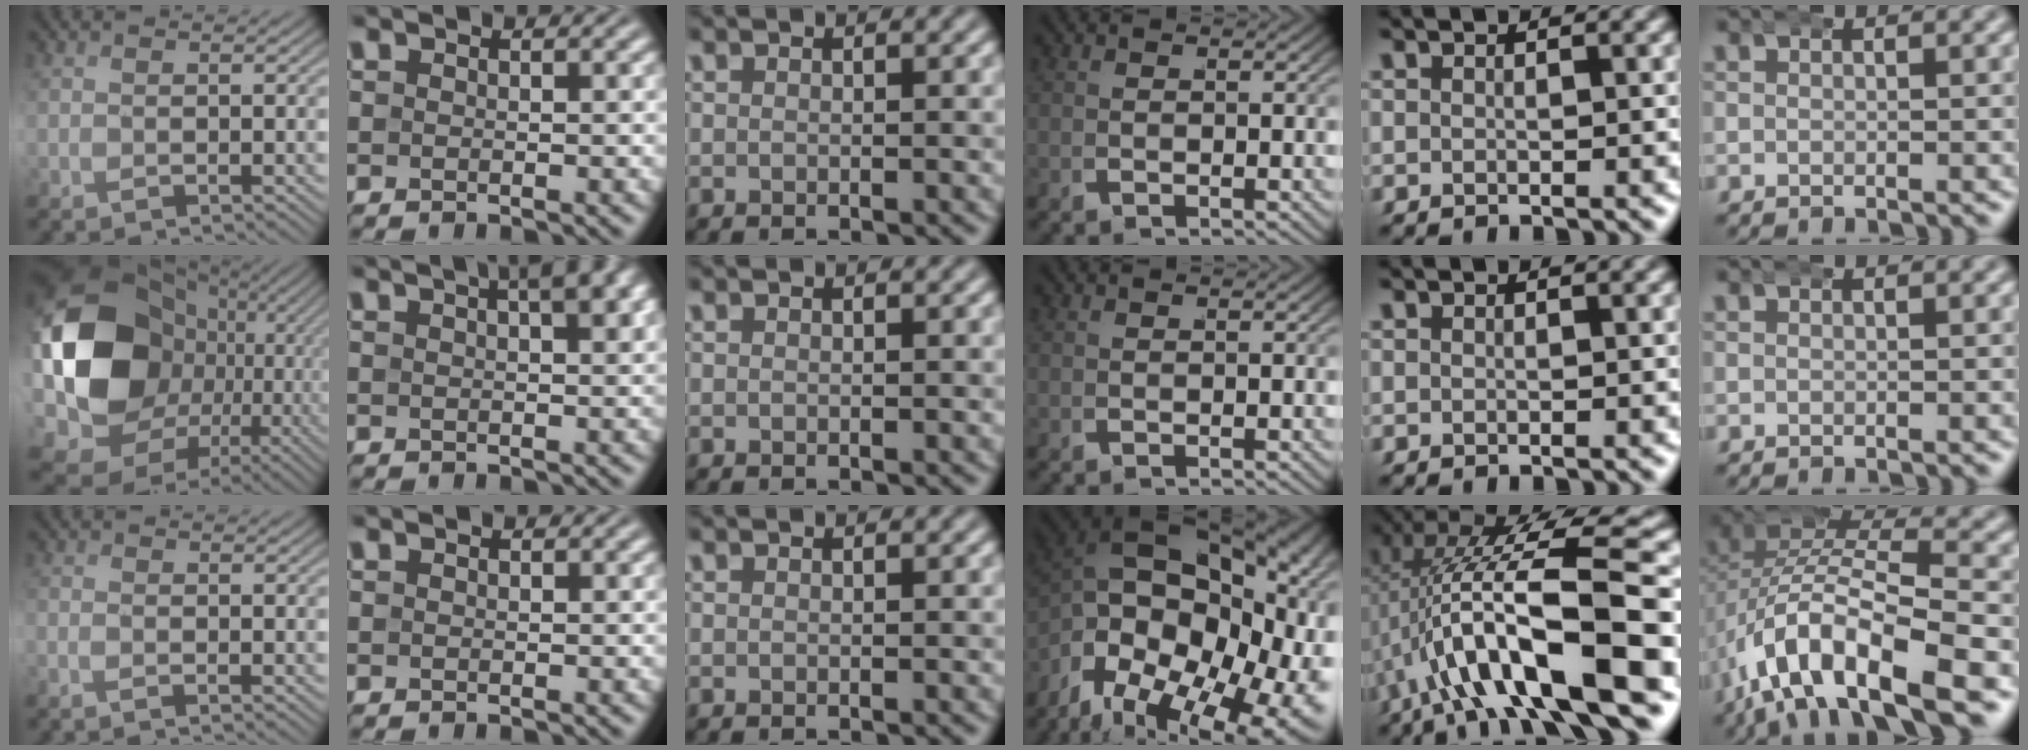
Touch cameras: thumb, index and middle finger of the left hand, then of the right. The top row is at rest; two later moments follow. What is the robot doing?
{"motion": "wrap", "object": "bandana"}